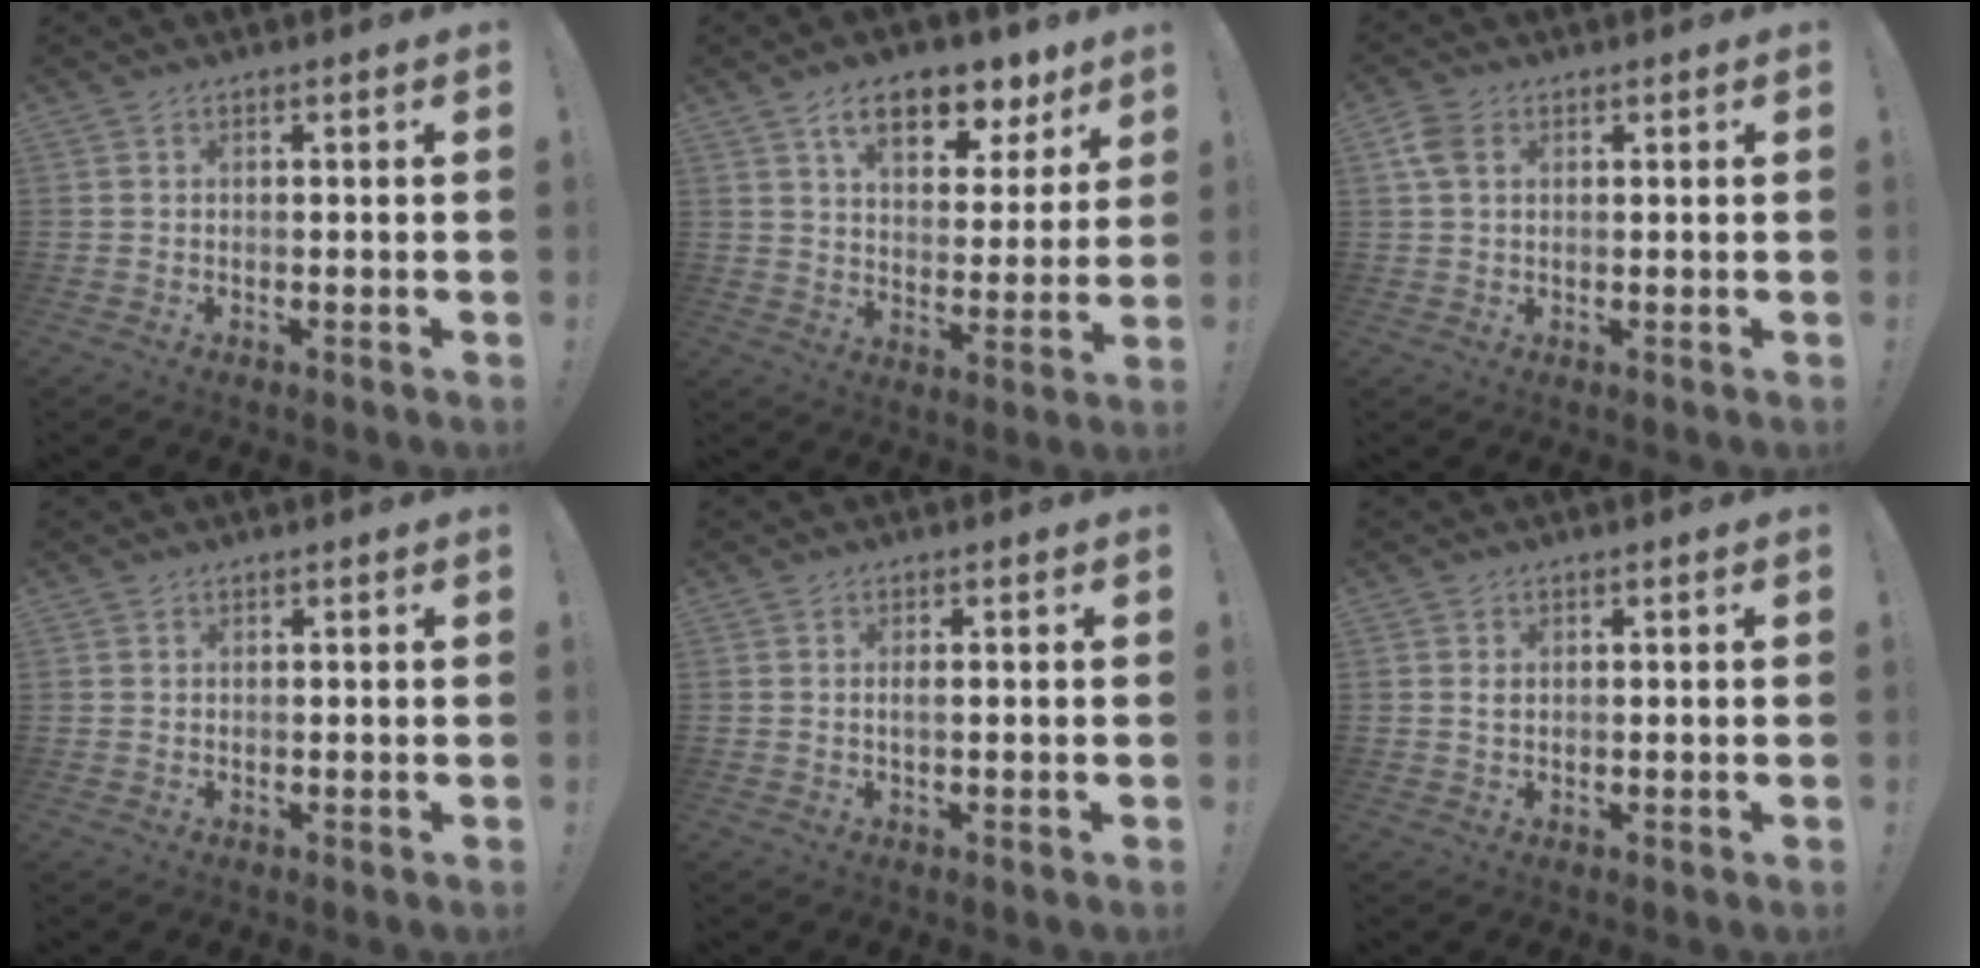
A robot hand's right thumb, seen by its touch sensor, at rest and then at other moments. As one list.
[{"total": 13.0, "force": [8.1, 6.8, 7.6], "torque": [-0.108, -0.047, 0.141]}, {"total": 5.3, "force": [1.6, 3.6, 3.6], "torque": [-0.073, 0.007, 0.032]}, {"total": 0.8, "force": [0.5, 0.6, 0.0], "torque": [0.003, 0.000, 0.008]}, {"total": 1.2, "force": [0.0, 0.2, 1.1], "torque": [-0.023, 0.001, 0.000]}, {"total": 1.0, "force": [0.3, 0.8, 0.4], "torque": [-0.007, 0.002, 0.006]}]